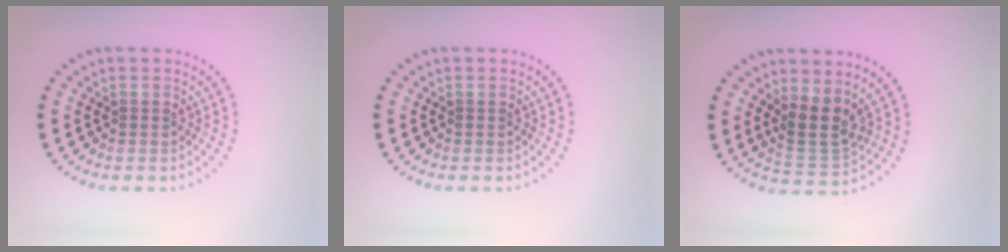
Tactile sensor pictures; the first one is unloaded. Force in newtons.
{"total": 0.0}
{"total": 3.5, "press": 2.9, "slide": 2.0}